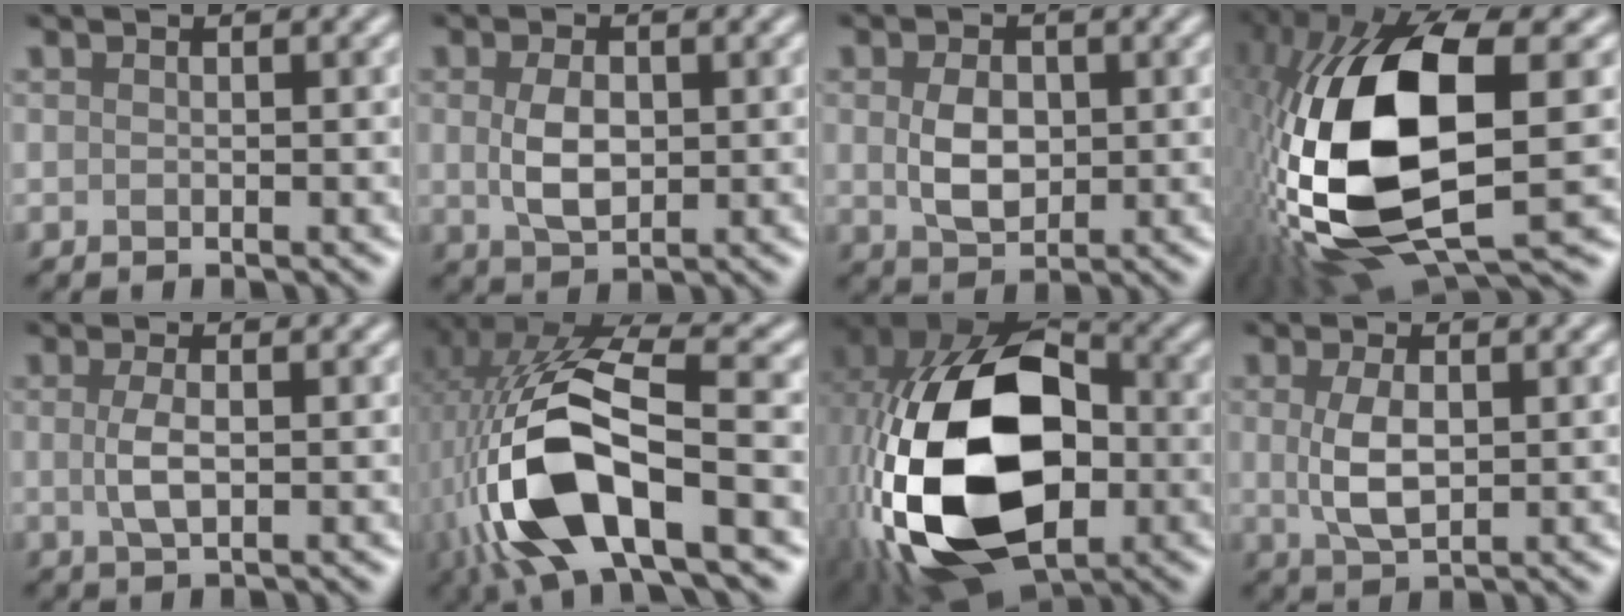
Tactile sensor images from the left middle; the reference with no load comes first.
{"total": 3.3, "force": [0.2, 2.1, 2.6], "torque": [-0.062, 0.004, 0.006]}
{"total": 3.6, "force": [0.2, 2.5, 2.5], "torque": [-0.057, 0.002, 0.005]}
{"total": 17.7, "force": [-1.0, 7.8, 15.9], "torque": [-0.347, -0.009, -0.010]}
{"total": 2.1, "force": [0.1, 0.8, 2.0], "torque": [-0.049, 0.002, -0.001]}
{"total": 12.4, "force": [-3.2, 5.4, 10.7], "torque": [-0.234, 0.001, -0.060]}
{"total": 19.6, "force": [-3.0, 12.3, 14.9], "torque": [-0.325, -0.025, -0.052]}
{"total": 3.5, "force": [0.3, 1.8, 3.1], "torque": [-0.074, 0.003, 0.008]}